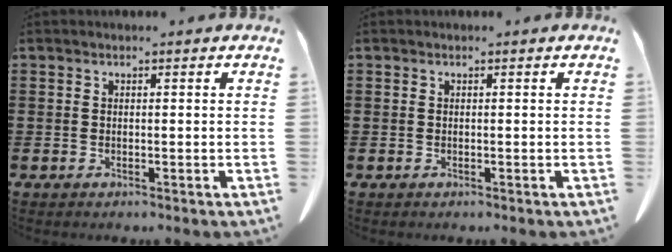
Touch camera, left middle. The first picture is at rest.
{"total": 0.0}